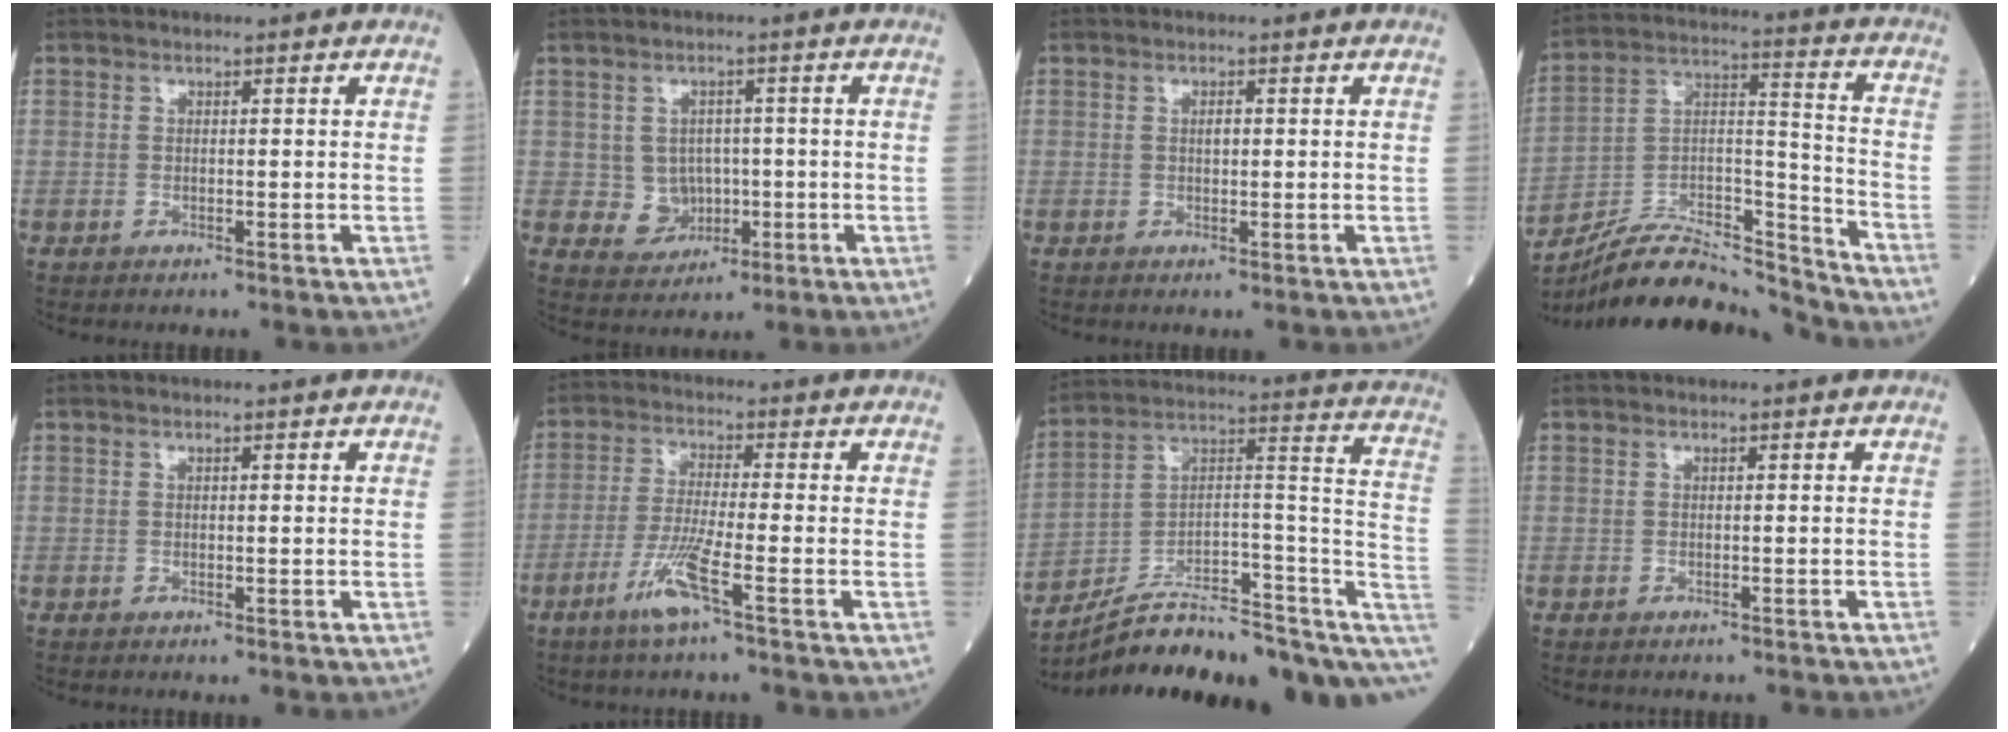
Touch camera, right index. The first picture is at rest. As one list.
[{"total": 4.3, "force": [-0.2, 4.0, 1.5], "torque": [-0.017, 0.008, 0.005]}, {"total": 1.1, "force": [0.2, 0.4, 1.0], "torque": [-0.018, 0.000, 0.004]}, {"total": 17.0, "force": [-16.3, 1.9, 4.1], "torque": [-0.066, 0.043, -0.284]}, {"total": 0.0}, {"total": 6.7, "force": [-3.5, -0.9, 5.6], "torque": [-0.117, -0.014, -0.073]}, {"total": 20.7, "force": [-14.4, 5.2, 14.0], "torque": [-0.154, 0.057, -0.218]}, {"total": 1.7, "force": [-1.6, 0.4, 0.4], "torque": [-0.008, -0.003, -0.021]}]